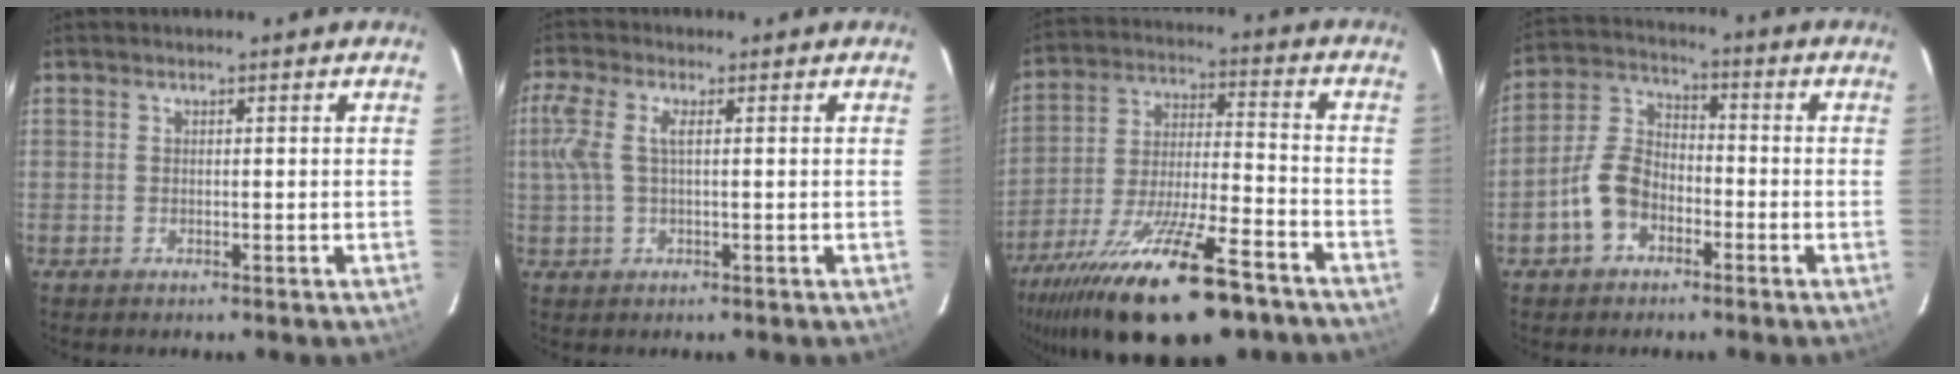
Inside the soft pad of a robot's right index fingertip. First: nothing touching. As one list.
[{"total": 5.0, "force": [0.7, 1.6, 4.7], "torque": [-0.109, 0.009, 0.016]}, {"total": 24.6, "force": [-17.6, 6.7, 15.9], "torque": [-0.302, -0.047, -0.280]}, {"total": 8.5, "force": [-4.1, 5.8, 4.8], "torque": [-0.104, 0.024, -0.078]}]